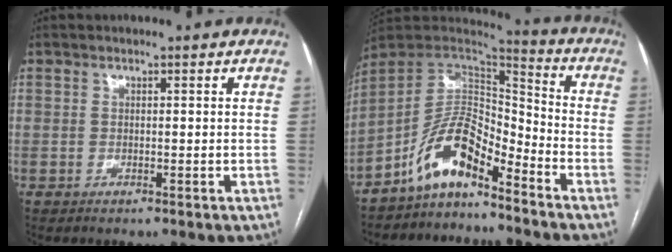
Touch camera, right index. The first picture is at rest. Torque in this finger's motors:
{"motor_torque": [1.16, -0.97, 0.75, 0.17]}